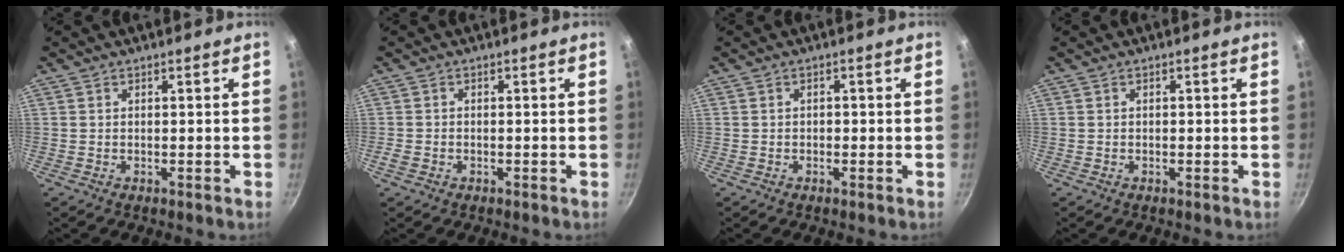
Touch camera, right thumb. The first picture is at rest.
{"total": 1.6, "force": [-0.7, 1.2, 0.8], "torque": [-0.020, 0.003, -0.013]}
{"total": 0.7, "force": [-0.3, 0.6, 0.3], "torque": [-0.003, 0.004, -0.004]}
{"total": 0.0}